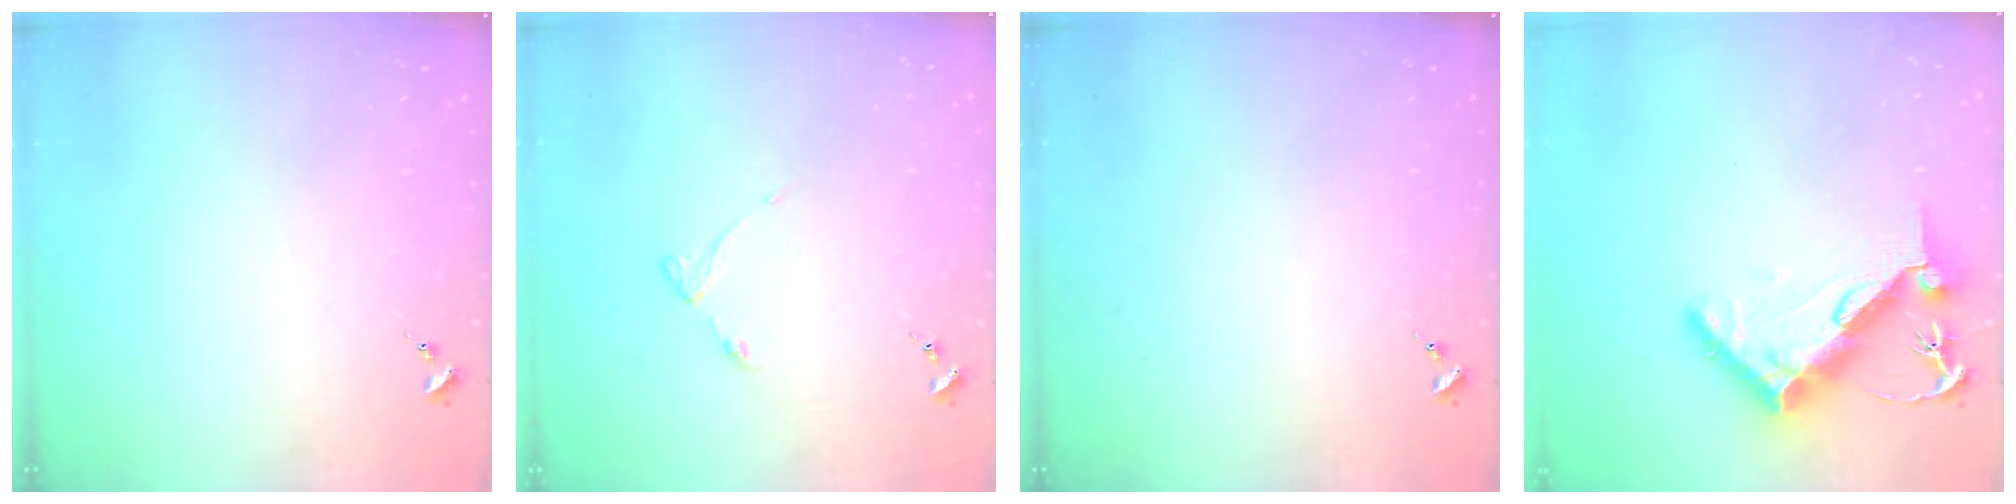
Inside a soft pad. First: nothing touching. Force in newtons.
{"total": 3.5, "press": 3.5, "slide": 0.5}
{"total": 0.0}
{"total": 12.8, "press": 12.8, "slide": 1.2}